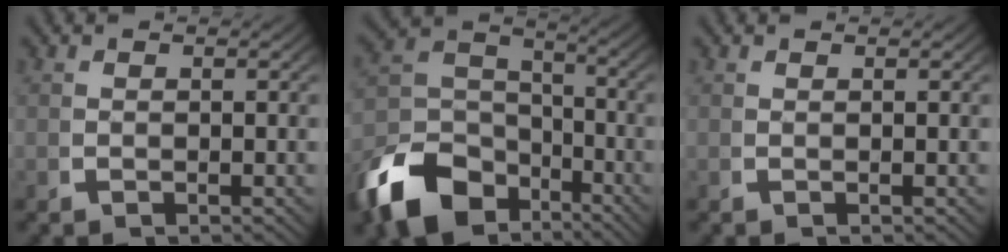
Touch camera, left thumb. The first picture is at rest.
{"total": 12.8, "force": [-5.0, 8.9, 7.8], "torque": [-0.154, -0.041, -0.071]}
{"total": 0.0}